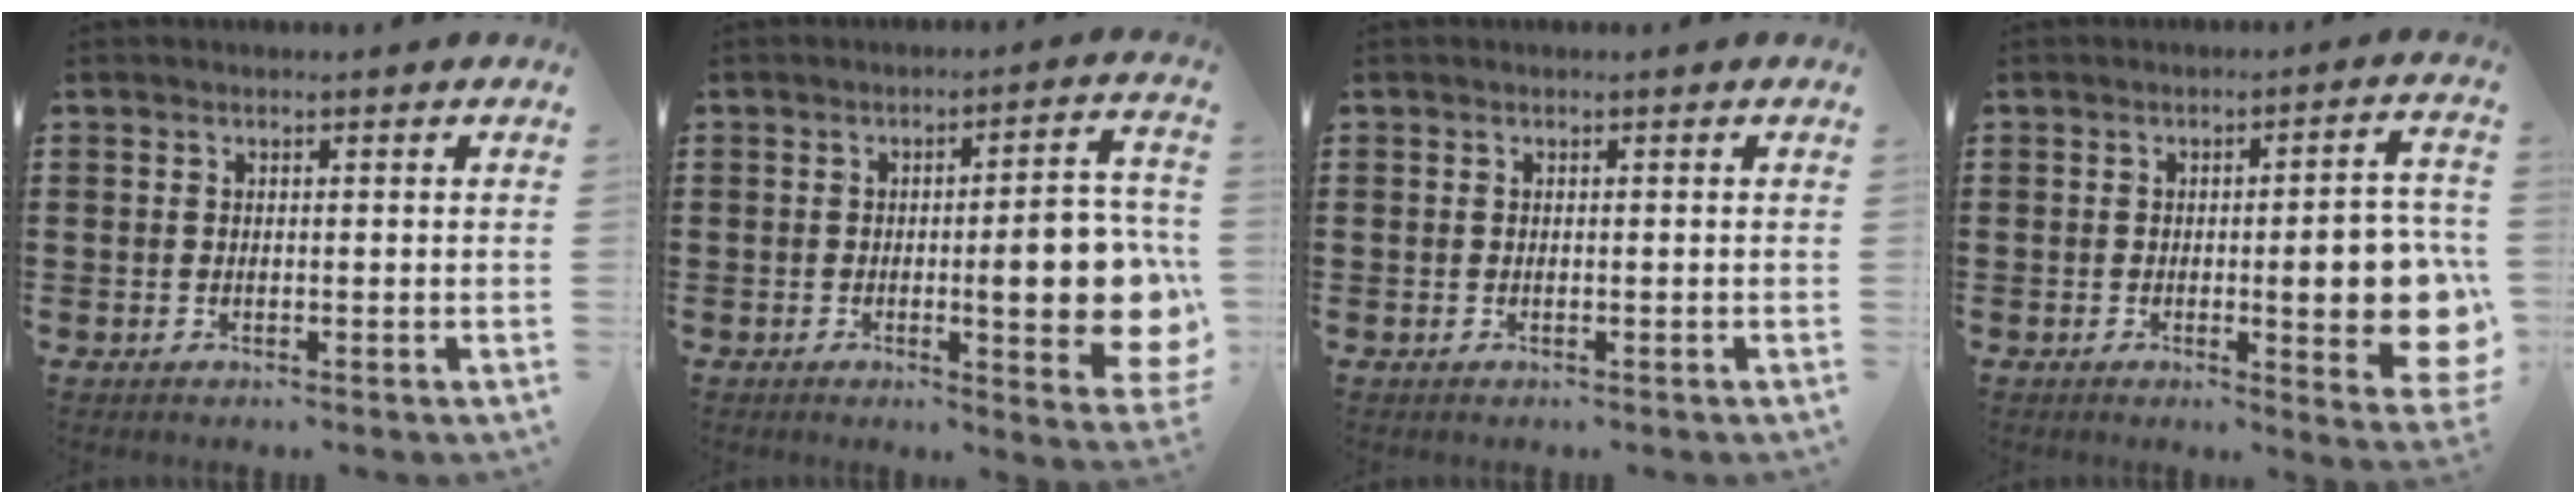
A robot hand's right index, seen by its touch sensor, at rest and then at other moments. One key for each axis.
{"total": 12.3, "fx": -1.3, "fy": 2.9, "fz": 11.9, "tx": -0.148, "ty": -0.016, "tz": -0.023}
{"total": 0.0}
{"total": 10.9, "fx": -1.4, "fy": 2.8, "fz": 10.4, "tx": -0.130, "ty": -0.016, "tz": -0.022}